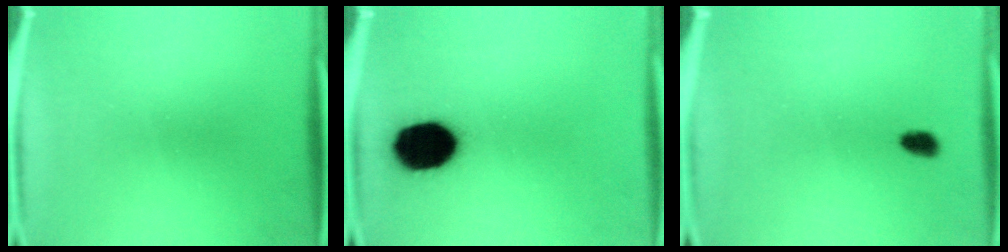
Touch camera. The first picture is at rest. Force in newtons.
{"total": 14.7}
{"total": 2.2}